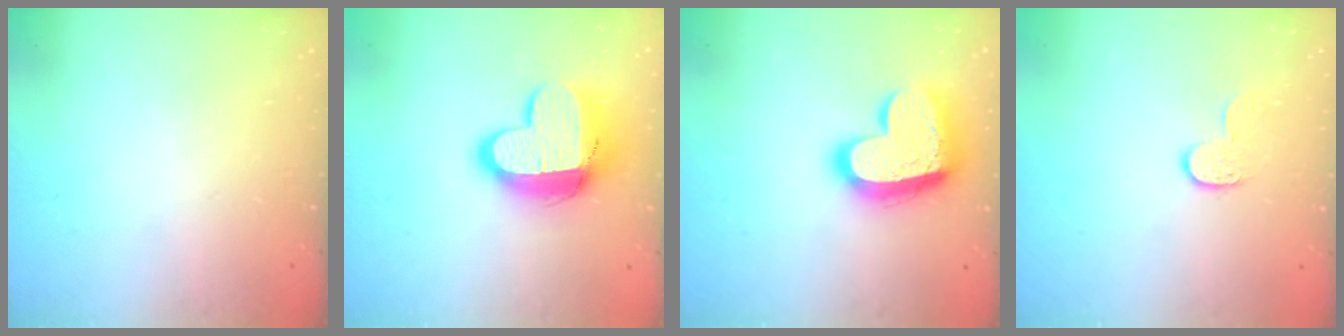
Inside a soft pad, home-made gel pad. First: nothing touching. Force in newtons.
{"total": 14.0, "press": 13.9, "slide": 1.4}
{"total": 18.4, "press": 18.3, "slide": 1.7}
{"total": 6.1, "press": 6.1, "slide": 0.2}